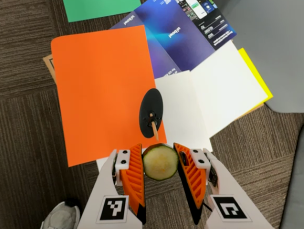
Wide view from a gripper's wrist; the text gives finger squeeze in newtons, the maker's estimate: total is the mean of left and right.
{"total": 11.0, "left": 11.3, "right": 10.6}